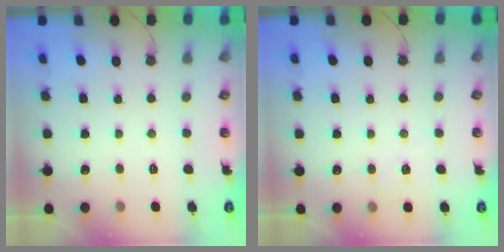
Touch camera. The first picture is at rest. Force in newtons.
{"total": 5.0, "press": 4.7, "slide": 1.8}